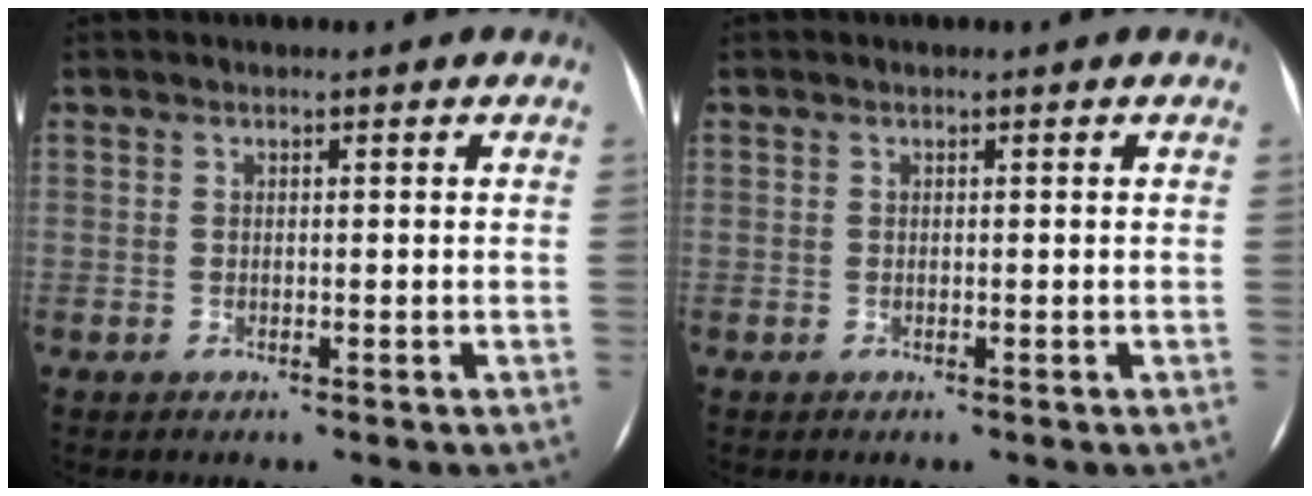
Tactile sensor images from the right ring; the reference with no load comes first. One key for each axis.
{"total": 0.0}